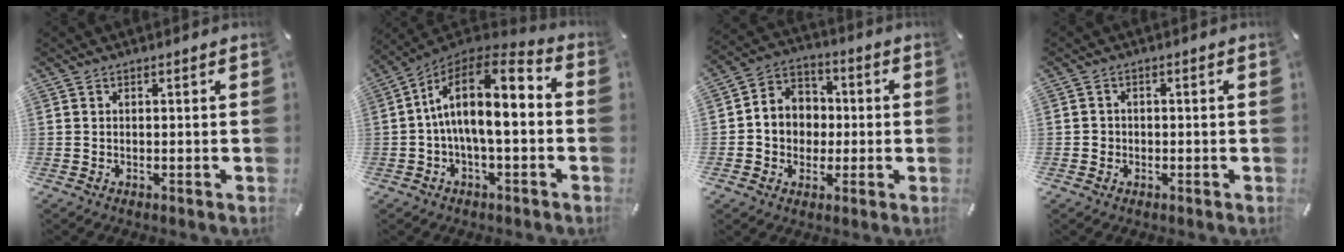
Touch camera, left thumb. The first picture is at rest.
{"total": 14.5, "force": [-0.5, 6.6, 12.9], "torque": [-0.224, 0.003, -0.009]}
{"total": 8.2, "force": [-1.3, 7.9, 1.7], "torque": [-0.045, 0.017, -0.025]}
{"total": 1.8, "force": [-0.5, 1.7, 0.5], "torque": [-0.008, 0.006, -0.014]}